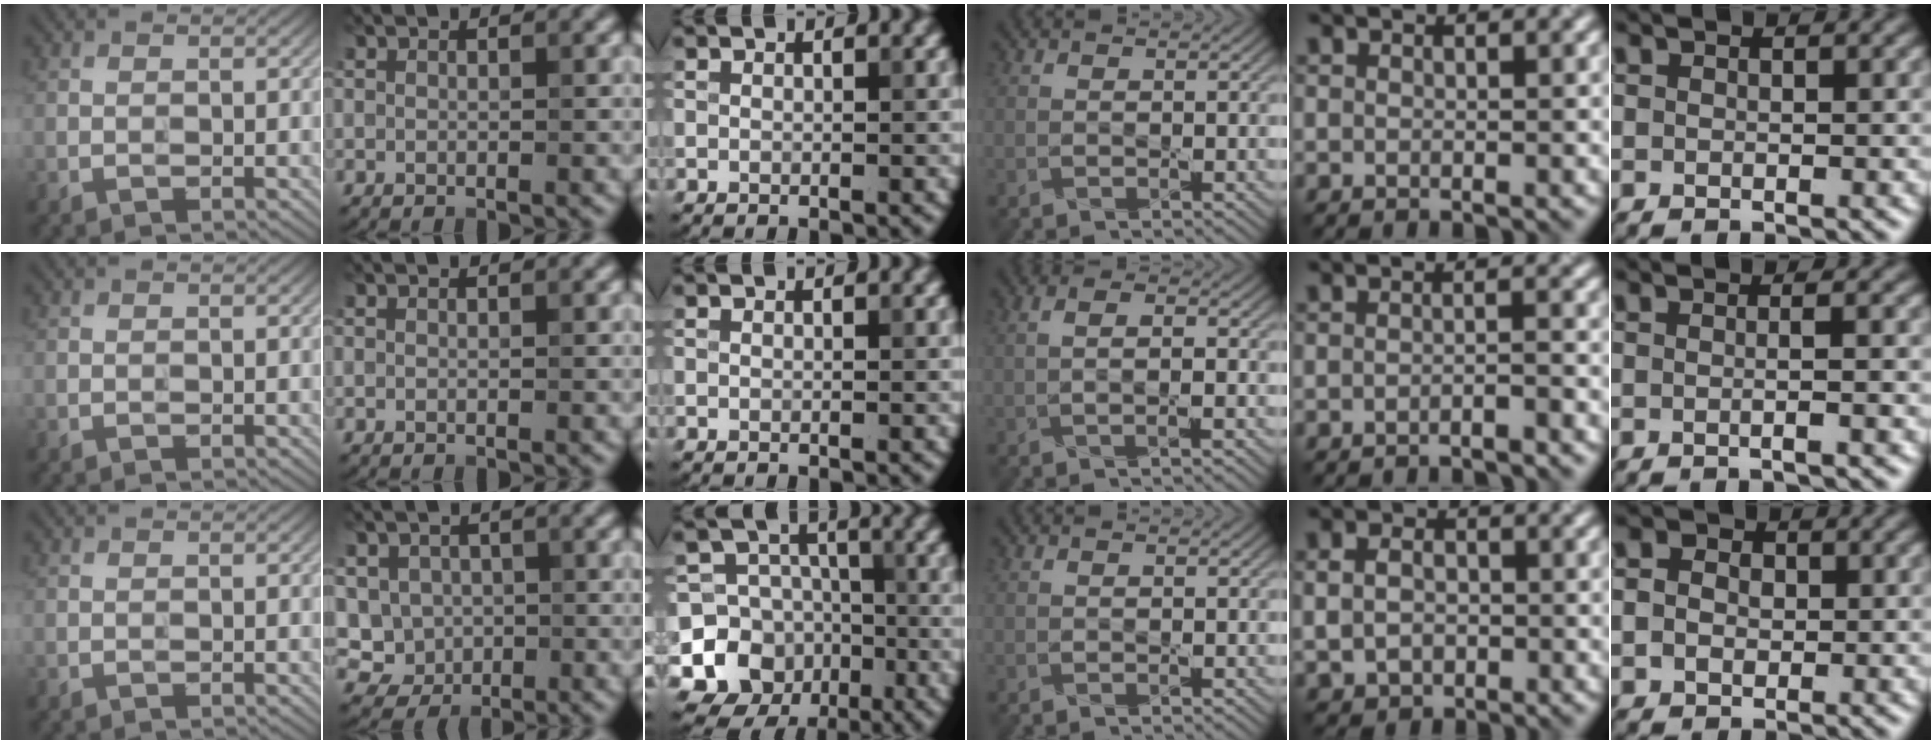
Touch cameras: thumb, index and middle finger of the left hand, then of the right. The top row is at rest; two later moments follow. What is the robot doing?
{"motion": "wipe", "object": "paper plate"}